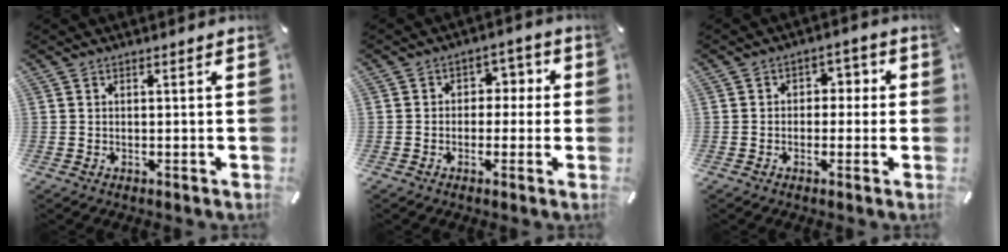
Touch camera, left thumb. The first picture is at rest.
{"total": 4.8, "force": [-1.3, 4.3, 1.9], "torque": [-0.026, 0.016, -0.033]}
{"total": 4.0, "force": [-1.3, 3.4, 1.7], "torque": [-0.019, 0.013, -0.032]}